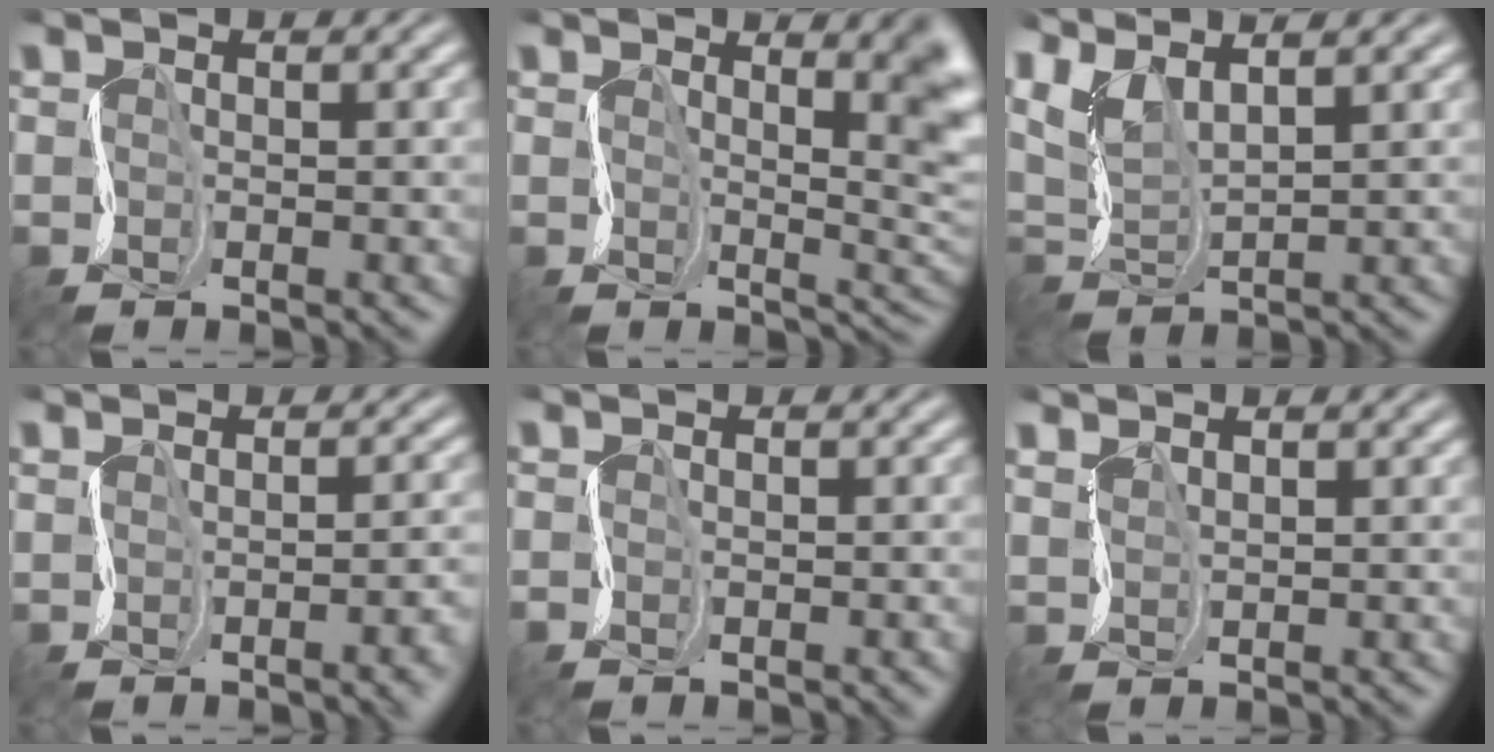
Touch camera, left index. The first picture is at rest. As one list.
[{"total": 6.7, "force": [1.9, 2.6, 5.8], "torque": [-0.044, 0.000, 0.025]}, {"total": 5.2, "force": [4.2, 1.4, 2.8], "torque": [-0.071, 0.012, 0.081]}, {"total": 3.4, "force": [-0.8, 1.6, 2.9], "torque": [-0.005, 0.003, 0.002]}, {"total": 0.8, "force": [-0.3, -0.2, -0.7], "torque": [0.009, -0.005, -0.006]}, {"total": 2.3, "force": [2.2, 0.3, -0.3], "torque": [-0.001, 0.006, 0.047]}]